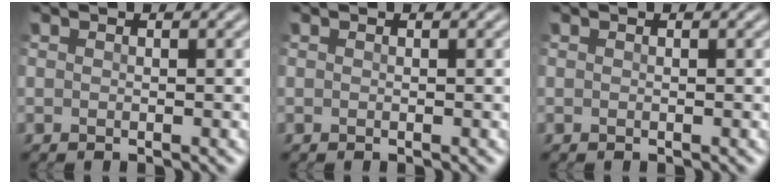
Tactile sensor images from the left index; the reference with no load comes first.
{"total": 0.0}
{"total": 0.0}